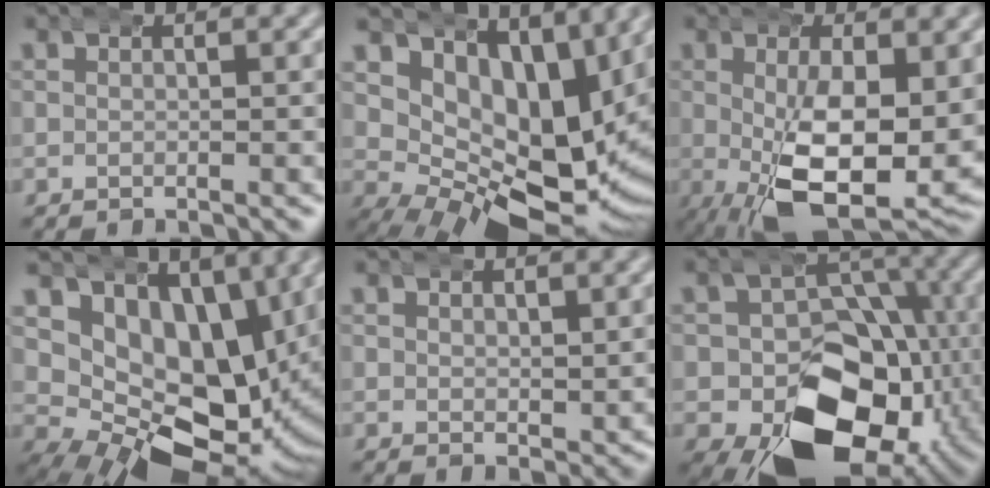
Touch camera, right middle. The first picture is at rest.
{"total": 13.4, "force": [3.0, 7.7, 10.5], "torque": [-0.166, -0.021, 0.058]}
{"total": 10.1, "force": [-1.0, 4.4, 9.0], "torque": [-0.162, -0.038, 0.010]}
{"total": 16.1, "force": [1.6, 11.7, 11.0], "torque": [-0.191, -0.046, 0.036]}
{"total": 1.9, "force": [1.8, 0.3, 0.1], "torque": [0.007, 0.000, 0.033]}
{"total": 16.2, "force": [-4.1, 11.5, 10.6], "torque": [-0.184, -0.065, -0.040]}